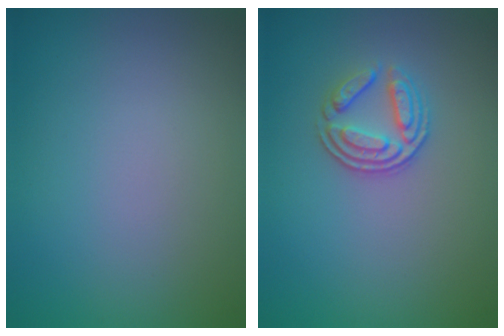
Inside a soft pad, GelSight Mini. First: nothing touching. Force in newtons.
{"total": 3.0, "press": 2.5, "slide": 1.6}